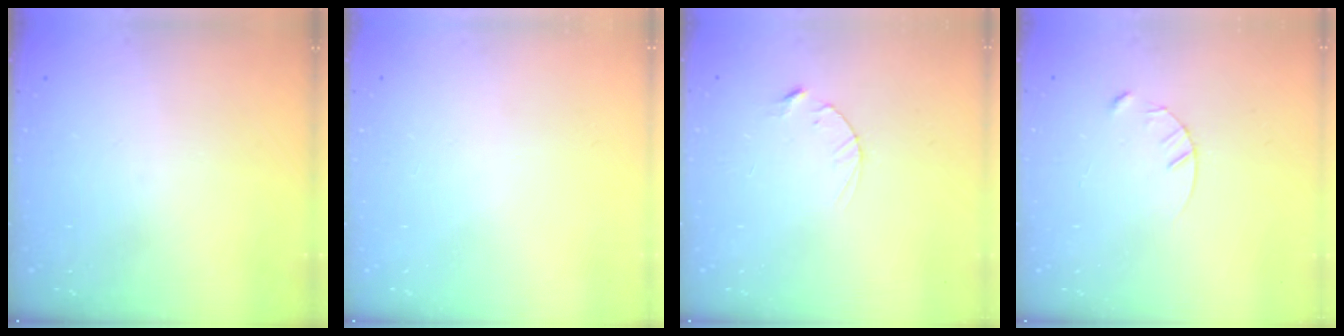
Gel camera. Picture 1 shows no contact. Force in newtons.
{"total": 0.0}
{"total": 2.5, "press": 2.5, "slide": 0.4}
{"total": 3.4, "press": 3.4, "slide": 0.3}